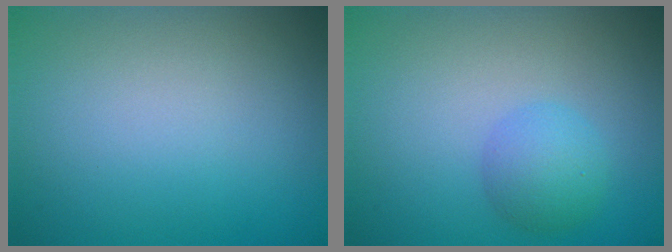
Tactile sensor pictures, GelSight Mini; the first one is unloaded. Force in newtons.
{"total": 2.7, "press": 2.7, "slide": 0.1}